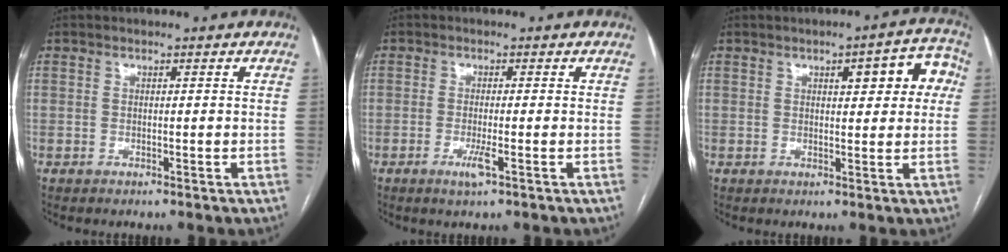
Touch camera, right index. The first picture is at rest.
{"total": 2.7, "force": [-1.2, 0.0, 2.4], "torque": [-0.046, -0.006, -0.022]}
{"total": 7.6, "force": [2.2, 2.4, 6.9], "torque": [-0.073, 0.023, 0.022]}